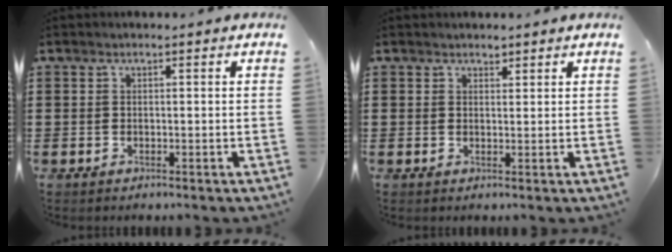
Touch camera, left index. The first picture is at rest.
{"total": 1.4, "force": [1.3, 0.5, 0.1], "torque": [-0.005, 0.001, 0.025]}